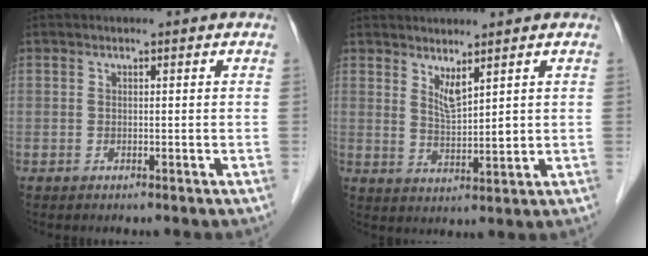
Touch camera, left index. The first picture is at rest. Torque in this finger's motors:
{"motor_torque": [-0.04, -0.13, 0.15, 0.02]}